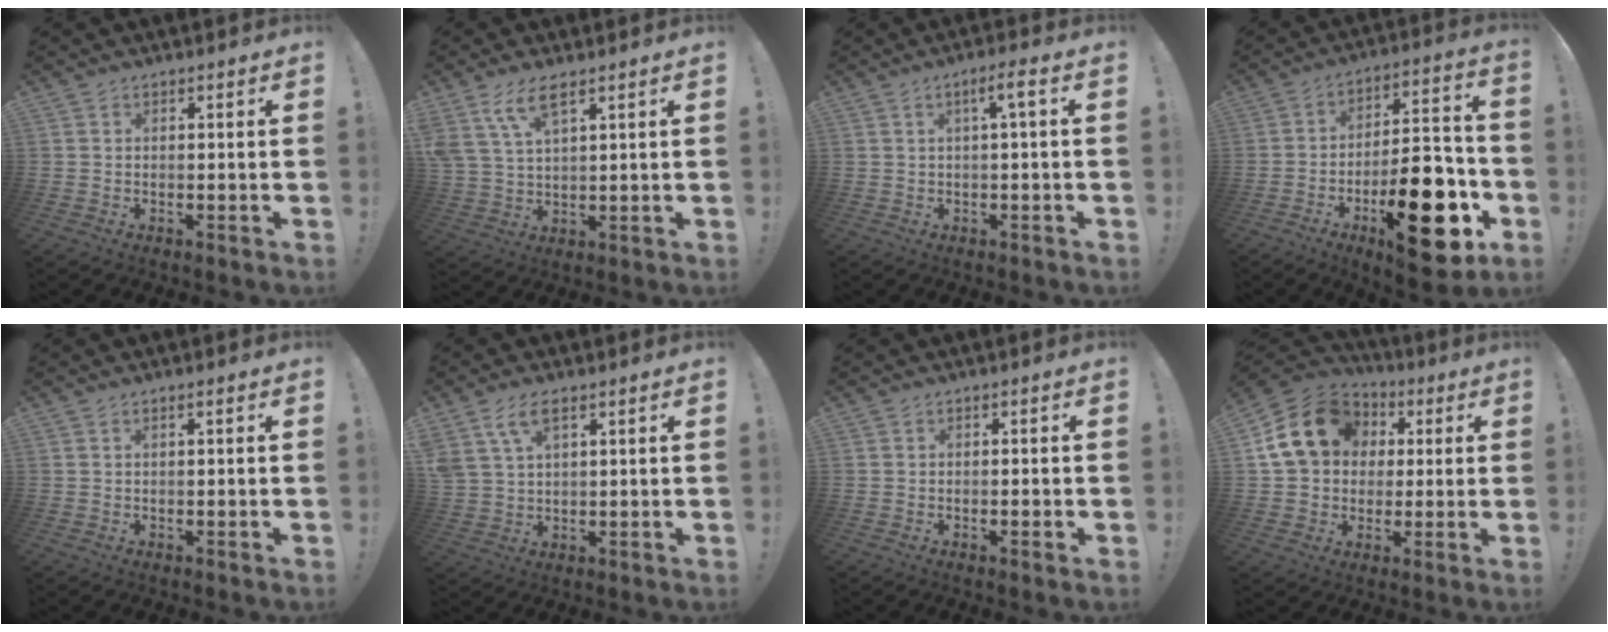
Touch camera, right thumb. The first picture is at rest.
{"total": 8.5, "force": [5.5, 2.9, 5.9], "torque": [-0.115, -0.015, 0.106]}
{"total": 4.2, "force": [0.9, 0.1, 4.1], "torque": [-0.069, -0.002, 0.006]}
{"total": 23.7, "force": [-9.4, 9.6, 19.6], "torque": [-0.286, 0.064, -0.137]}
{"total": 0.8, "force": [0.0, -0.1, 0.8], "torque": [-0.018, 0.001, 0.000]}
{"total": 7.3, "force": [3.9, 3.6, 5.1], "torque": [-0.095, -0.005, 0.078]}
{"total": 1.1, "force": [-0.2, 0.4, 1.0], "torque": [-0.008, -0.001, -0.005]}
{"total": 18.0, "force": [4.9, 14.6, 9.3], "torque": [-0.158, -0.001, 0.104]}